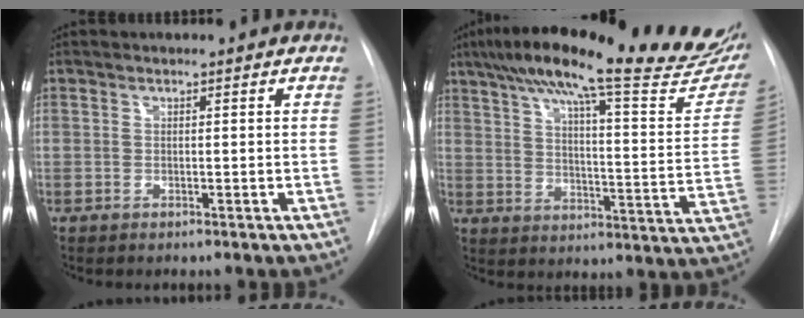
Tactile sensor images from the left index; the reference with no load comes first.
{"total": 31.3, "force": [25.1, 4.7, 18.2], "torque": [-0.247, -0.019, 0.318]}